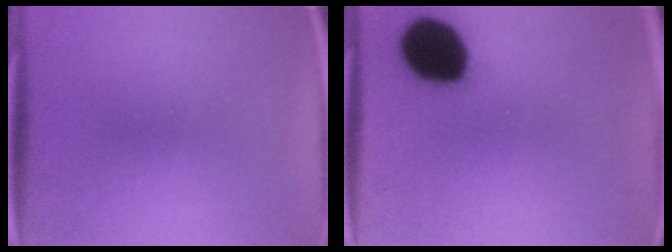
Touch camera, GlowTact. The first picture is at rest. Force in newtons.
{"total": 19.3}